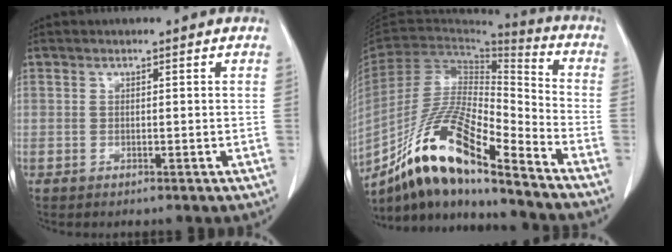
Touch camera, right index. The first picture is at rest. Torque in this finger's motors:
{"motor_torque": [1.07, -1.07, 0.67, 0.21]}